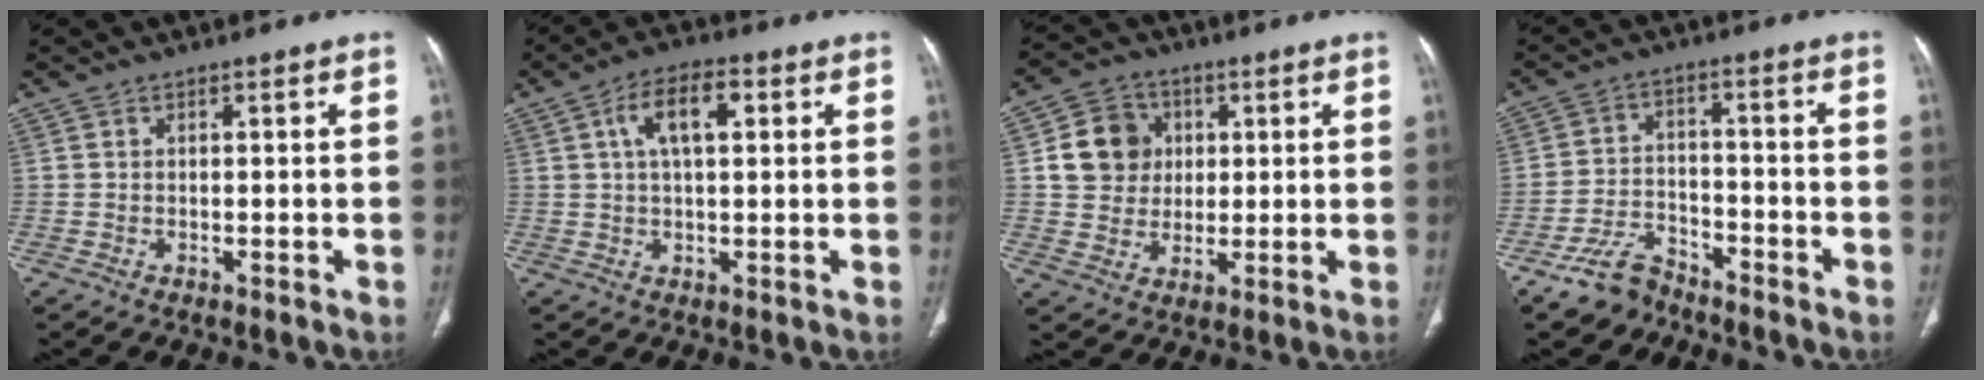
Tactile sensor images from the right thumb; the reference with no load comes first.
{"total": 8.1, "force": [2.4, 3.7, 6.8], "torque": [-0.117, 0.012, 0.039]}
{"total": 9.9, "force": [2.0, 8.9, 4.0], "torque": [-0.040, -0.001, 0.032]}
{"total": 7.0, "force": [-5.7, 3.6, 1.9], "torque": [-0.030, 0.034, -0.111]}